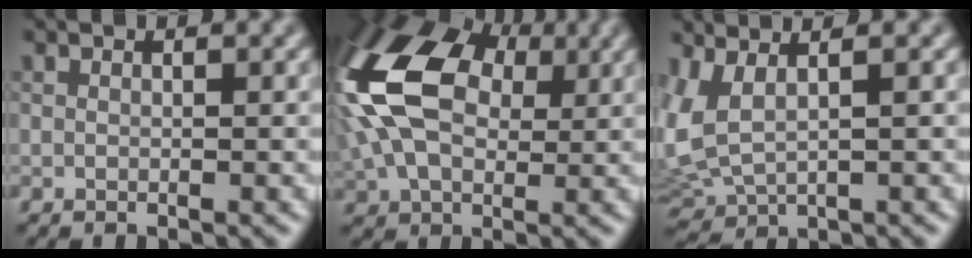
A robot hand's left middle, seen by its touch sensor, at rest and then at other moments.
{"total": 13.5, "force": [2.1, 8.9, 9.9], "torque": [-0.227, 0.019, 0.039]}
{"total": 3.4, "force": [0.0, 1.3, 3.1], "torque": [-0.102, 0.007, 0.015]}